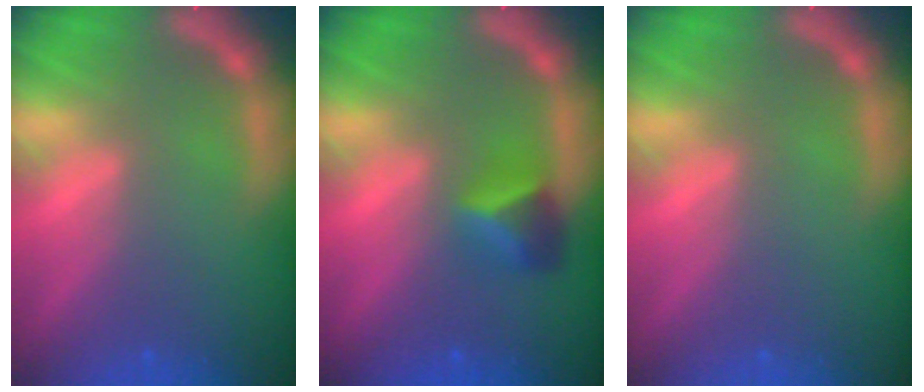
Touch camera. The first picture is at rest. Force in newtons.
{"total": 2.9}
{"total": 0.0}